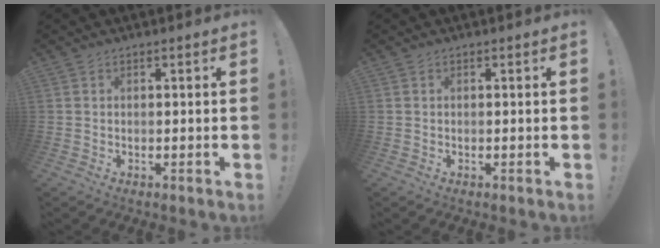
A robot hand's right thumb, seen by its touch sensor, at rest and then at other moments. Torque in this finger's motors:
{"motor_torque": [0.04, 0.13, -0.23, 0.07, -0.03]}